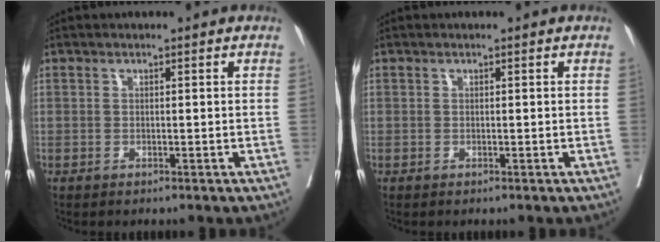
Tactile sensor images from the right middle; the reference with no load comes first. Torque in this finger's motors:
{"motor_torque": [0.00, 0.00, 0.00, 0.00]}